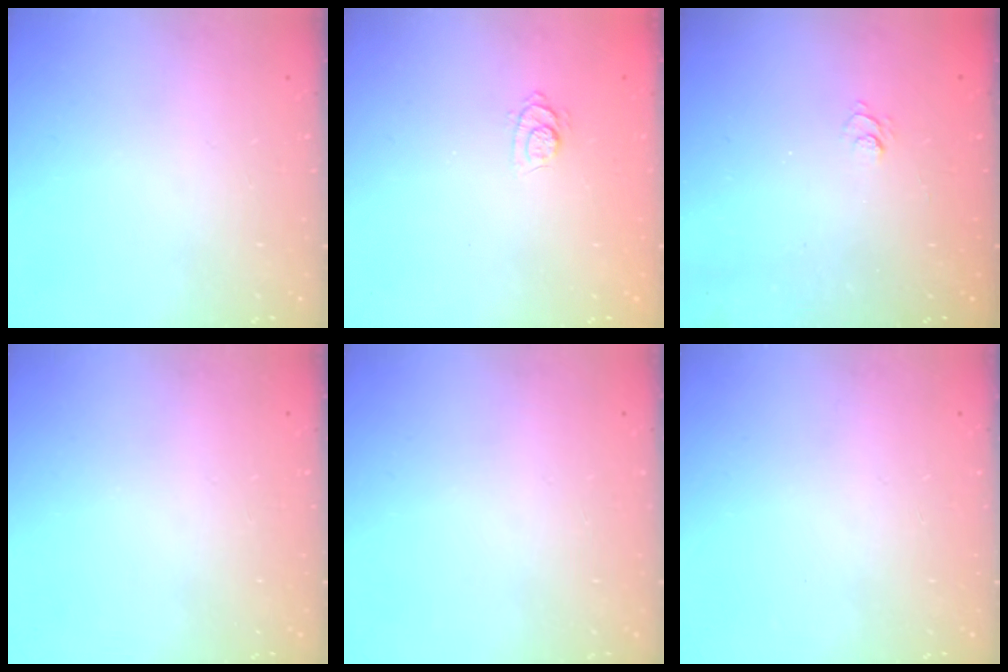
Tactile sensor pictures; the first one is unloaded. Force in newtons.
{"total": 5.1, "press": 4.8, "slide": 1.6}
{"total": 2.8, "press": 2.5, "slide": 1.3}
{"total": 0.0}
{"total": 0.0}
{"total": 0.0}